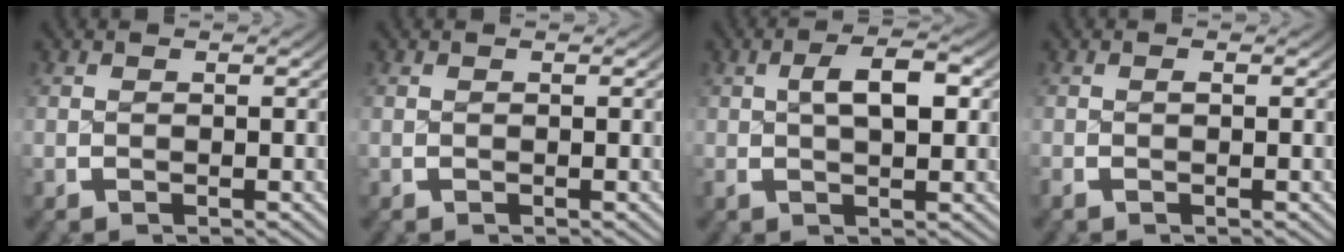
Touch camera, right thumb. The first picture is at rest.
{"total": 0.0}
{"total": 4.1, "force": [0.3, 1.8, 3.6], "torque": [-0.058, 0.009, 0.001]}
{"total": 0.8, "force": [-0.5, 0.5, 0.4], "torque": [-0.014, -0.002, -0.011]}